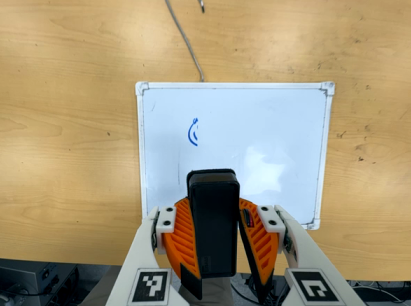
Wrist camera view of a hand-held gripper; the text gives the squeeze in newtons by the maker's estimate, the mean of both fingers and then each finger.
{"total": 9.9, "left": 9.8, "right": 10.0}